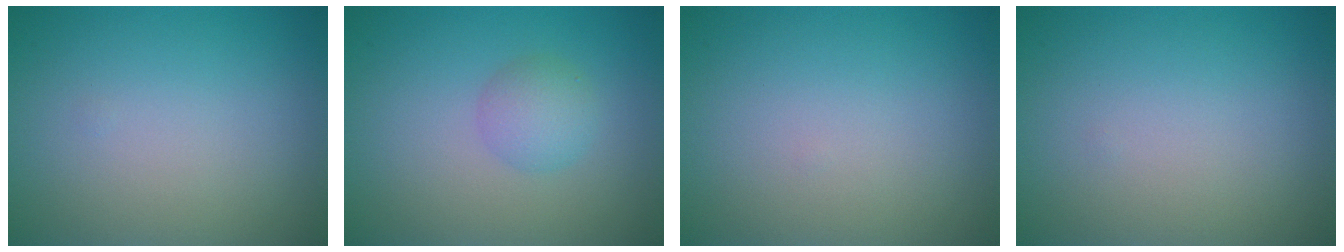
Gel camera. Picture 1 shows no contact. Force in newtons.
{"total": 2.2, "press": 2.2, "slide": 0.1}
{"total": 0.0}
{"total": 0.0}